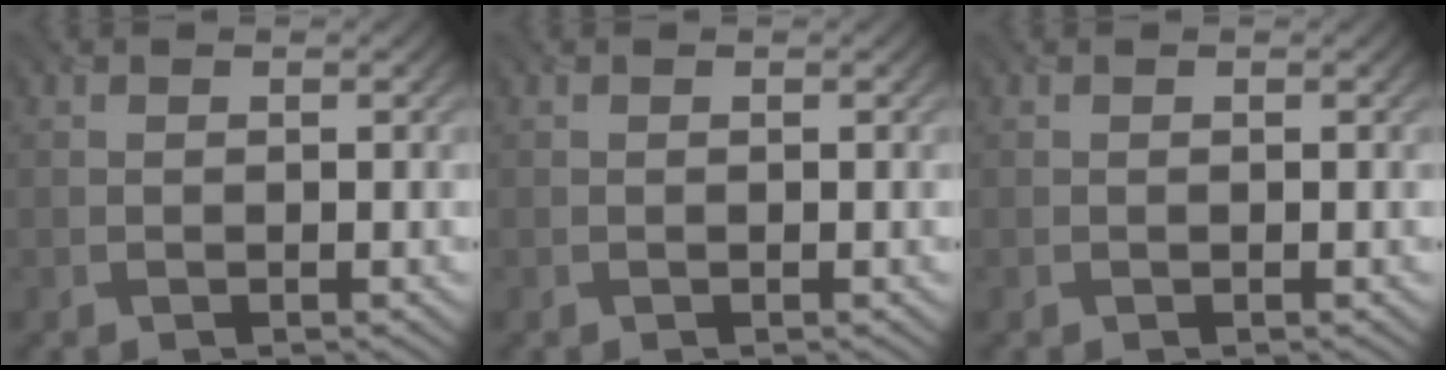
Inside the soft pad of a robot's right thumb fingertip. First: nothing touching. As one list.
[{"total": 0.0}, {"total": 0.0}]